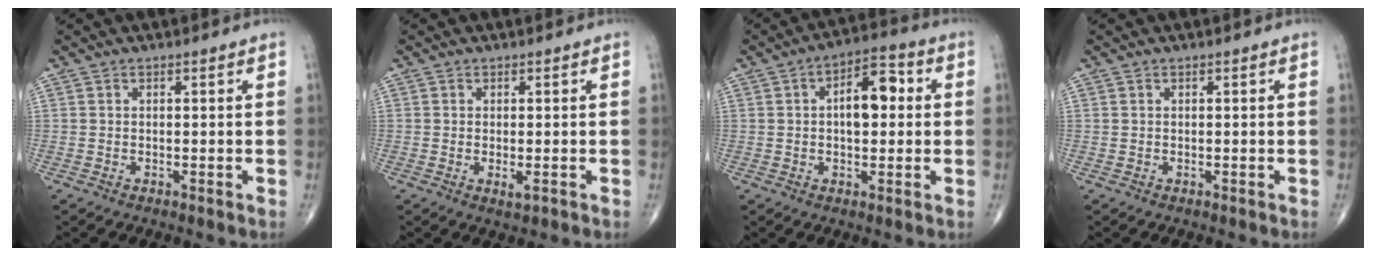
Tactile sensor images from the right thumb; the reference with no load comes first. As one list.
[{"total": 1.6, "force": [-0.5, 0.5, 1.4], "torque": [-0.027, -0.005, -0.007]}, {"total": 9.2, "force": [1.1, 4.8, 7.8], "torque": [-0.104, 0.019, 0.008]}, {"total": 0.0}]